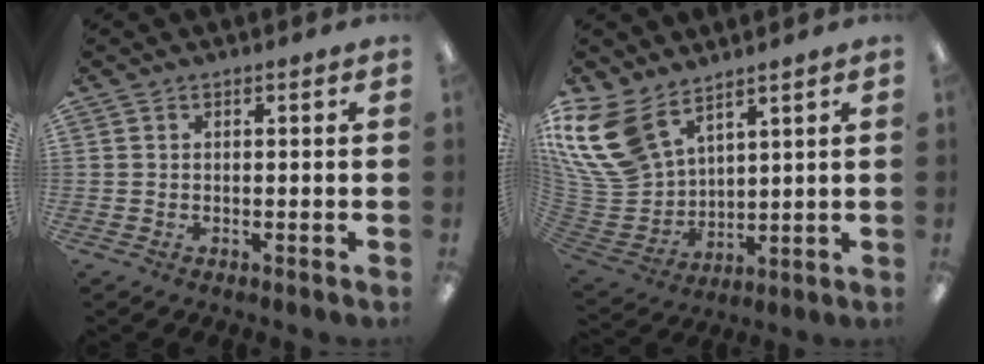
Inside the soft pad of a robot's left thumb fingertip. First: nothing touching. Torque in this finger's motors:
{"motor_torque": [1.53, 2.02, 1.18, -1.58, 0.35]}